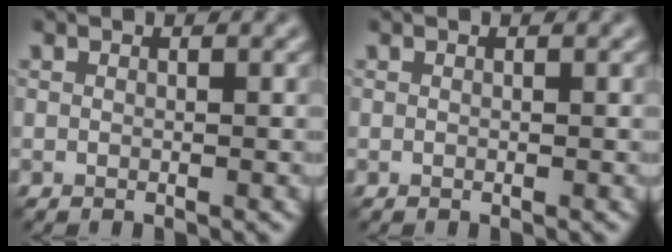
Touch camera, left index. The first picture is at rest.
{"total": 0.0}